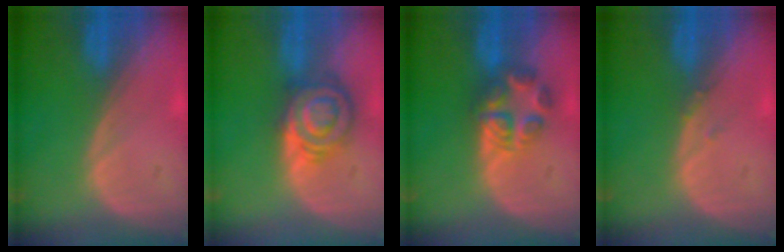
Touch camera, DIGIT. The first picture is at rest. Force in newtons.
{"total": 7.0, "press": 7.0, "slide": 0.2}
{"total": 5.5, "press": 5.5, "slide": 0.9}
{"total": 0.7, "press": 0.7, "slide": 0.3}